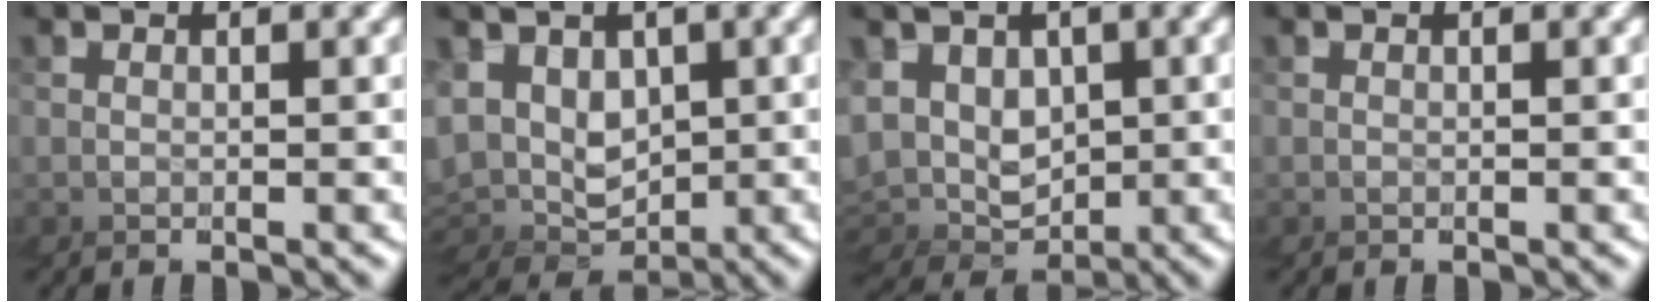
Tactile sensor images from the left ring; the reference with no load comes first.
{"total": 4.2, "force": [1.0, 4.1, -0.1], "torque": [-0.024, 0.005, 0.004]}
{"total": 4.4, "force": [1.0, 4.2, -0.7], "torque": [-0.015, 0.006, 0.003]}
{"total": 0.0}